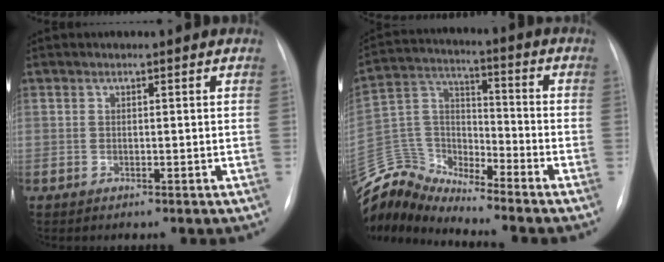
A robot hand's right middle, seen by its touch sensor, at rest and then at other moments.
{"total": 10.9, "force": [-10.9, 0.6, 0.4], "torque": [-0.013, 0.049, -0.216]}